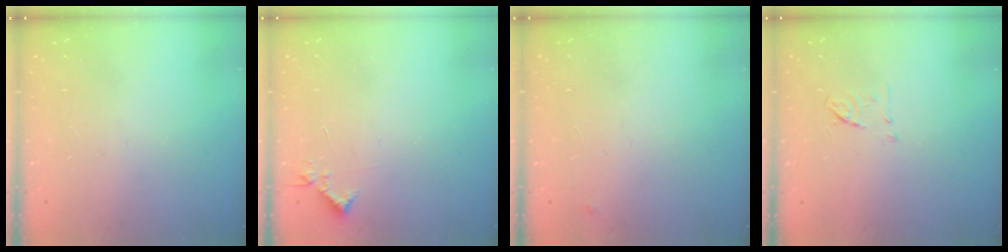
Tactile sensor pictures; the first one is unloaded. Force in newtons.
{"total": 4.4, "press": 4.4, "slide": 0.5}
{"total": 2.5, "press": 2.4, "slide": 0.4}
{"total": 5.3, "press": 5.2, "slide": 0.8}